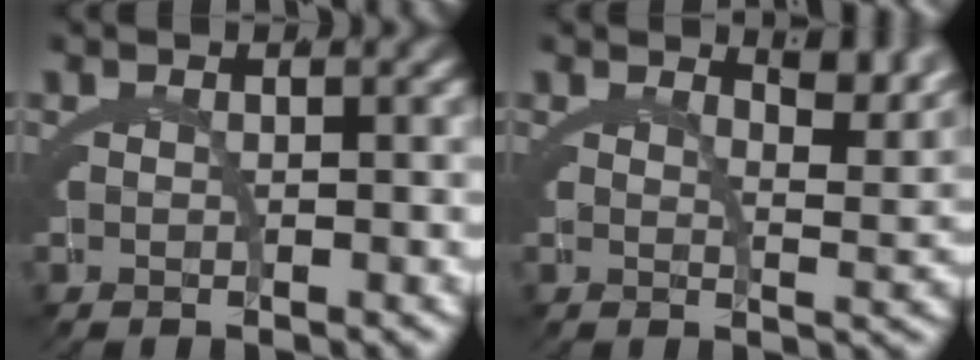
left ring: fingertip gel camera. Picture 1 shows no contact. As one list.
[{"total": 4.5, "force": [3.5, 0.3, 2.7], "torque": [-0.025, -0.002, 0.052]}]